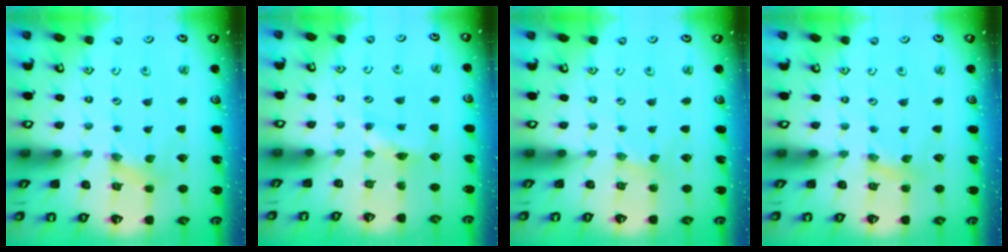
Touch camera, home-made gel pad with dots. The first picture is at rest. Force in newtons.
{"total": 4.6, "press": 4.5, "slide": 0.8}
{"total": 0.0}
{"total": 2.1, "press": 2.1, "slide": 0.4}